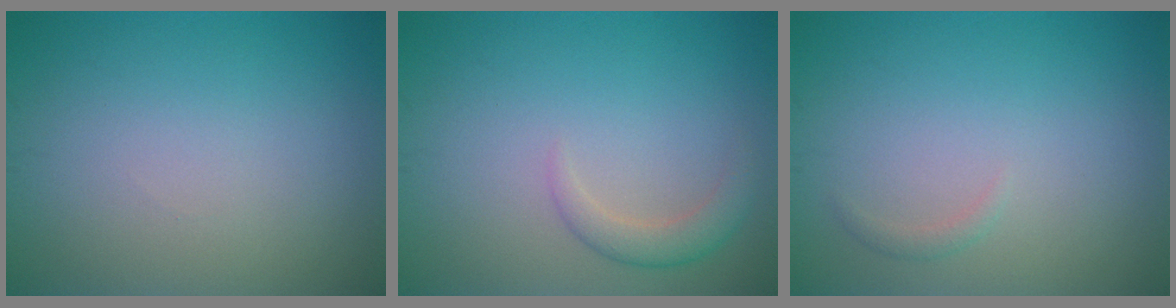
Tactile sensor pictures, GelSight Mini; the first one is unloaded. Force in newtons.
{"total": 2.1, "press": 2.1, "slide": 0.2}
{"total": 0.7, "press": 0.7, "slide": 0.0}